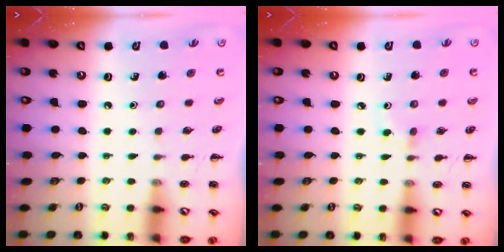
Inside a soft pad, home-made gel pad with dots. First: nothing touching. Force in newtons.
{"total": 2.6, "press": 2.4, "slide": 1.1}